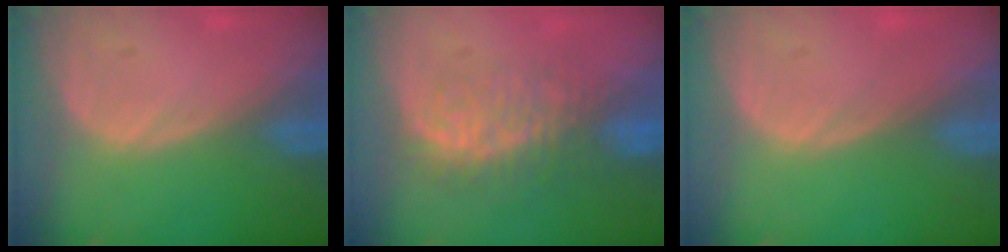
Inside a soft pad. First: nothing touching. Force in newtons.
{"total": 7.9, "press": 7.5, "slide": 2.3}
{"total": 0.0}